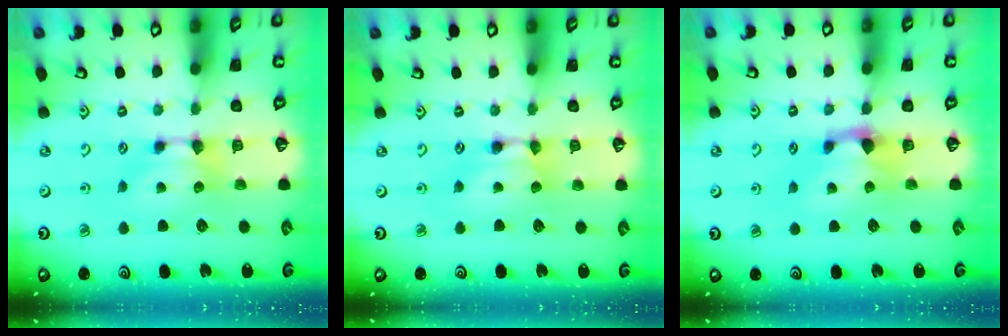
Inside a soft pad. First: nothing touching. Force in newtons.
{"total": 1.7, "press": 1.6, "slide": 0.2}
{"total": 1.4, "press": 0.6, "slide": 1.2}